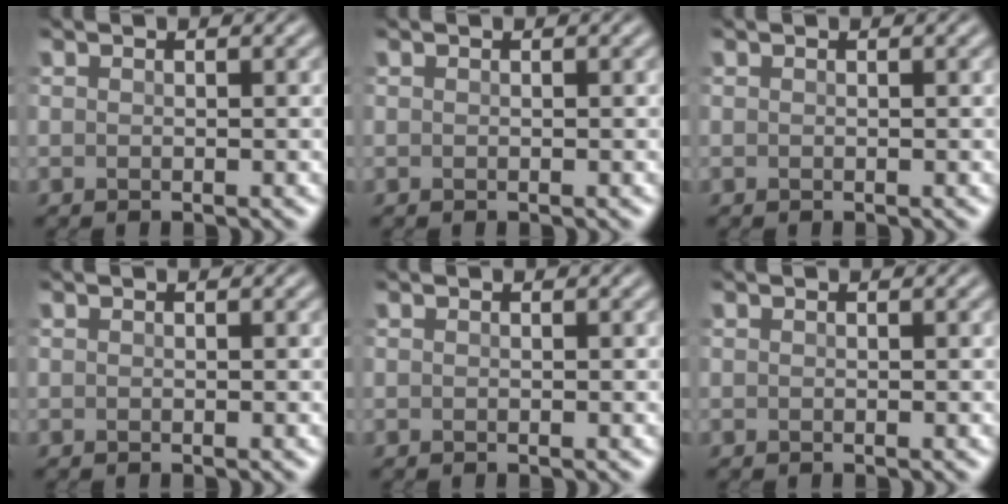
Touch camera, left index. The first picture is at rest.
{"total": 0.0}
{"total": 0.0}
{"total": 0.0}
{"total": 0.0}
{"total": 0.0}